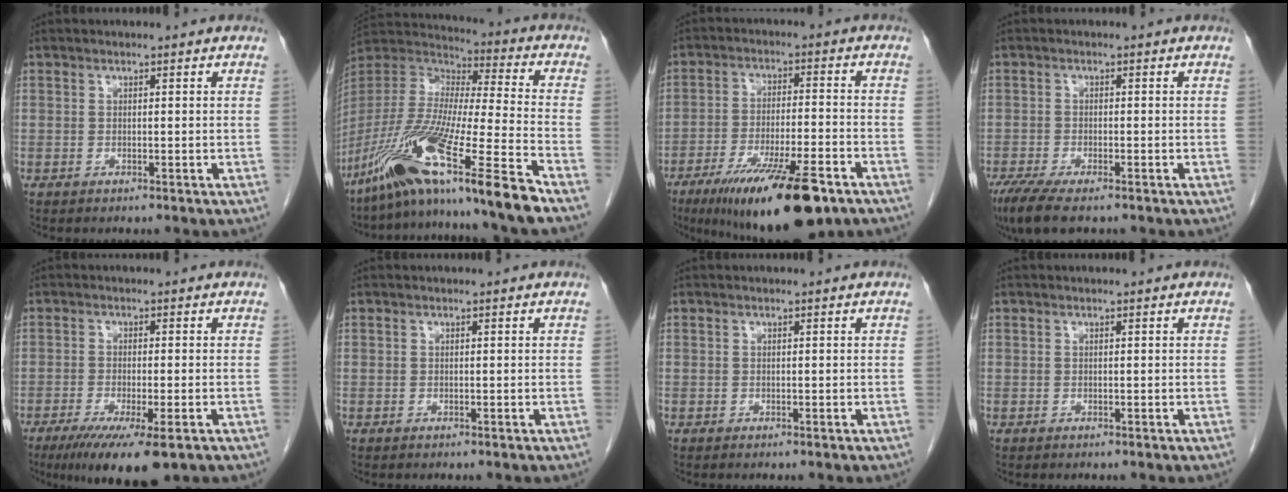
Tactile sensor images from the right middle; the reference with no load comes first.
{"total": 20.9, "force": [-14.1, -1.1, 15.3], "torque": [-0.316, -0.048, -0.265]}
{"total": 17.0, "force": [-10.8, 2.8, 12.8], "torque": [-0.192, -0.033, -0.176]}
{"total": 7.0, "force": [-5.0, 1.7, 4.6], "torque": [-0.080, -0.018, -0.085]}
{"total": 10.0, "force": [-6.2, 1.7, 7.7], "torque": [-0.122, -0.026, -0.097]}
{"total": 0.0}
{"total": 0.0}
{"total": 0.0}